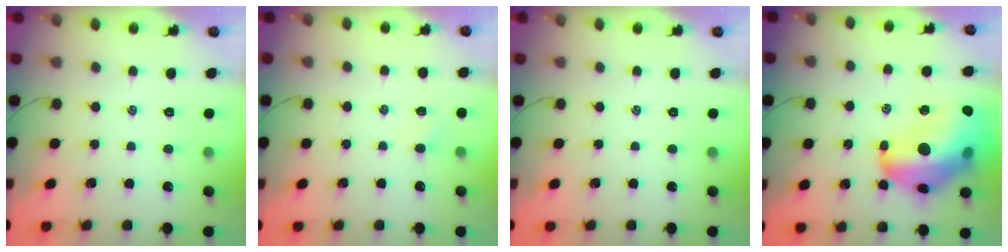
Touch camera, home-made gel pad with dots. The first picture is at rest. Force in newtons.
{"total": 1.3, "press": 1.2, "slide": 0.5}
{"total": 0.0}
{"total": 25.8, "press": 25.0, "slide": 6.4}